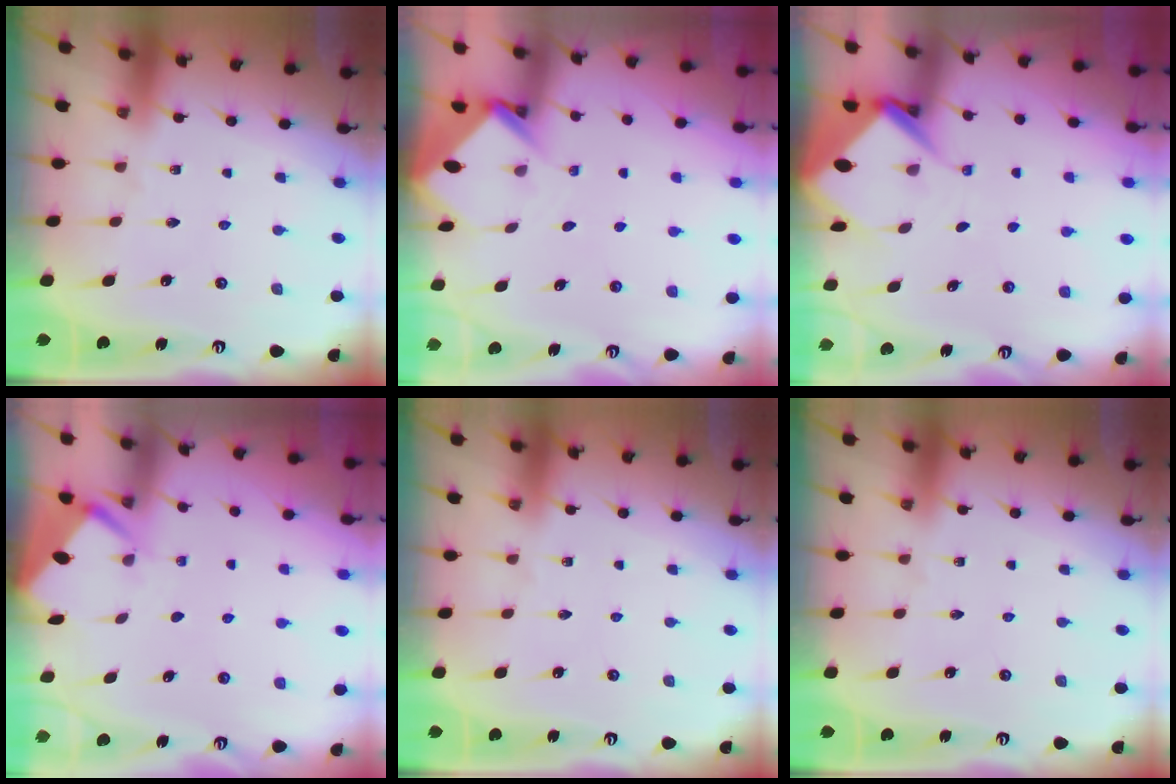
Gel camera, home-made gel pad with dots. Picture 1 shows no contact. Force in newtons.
{"total": 3.3, "press": 3.3, "slide": 0.3}
{"total": 6.1, "press": 6.1, "slide": 0.5}
{"total": 2.9, "press": 2.9, "slide": 0.3}
{"total": 0.0}
{"total": 0.0}